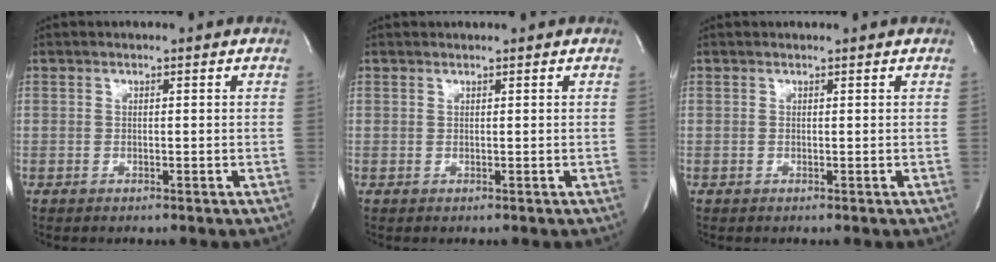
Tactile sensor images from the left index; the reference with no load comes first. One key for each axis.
{"total": 0.0}
{"total": 0.8, "fx": 0.8, "fy": 0.1, "fz": 0.2, "tx": -0.015, "ty": 0.009, "tz": 0.010}